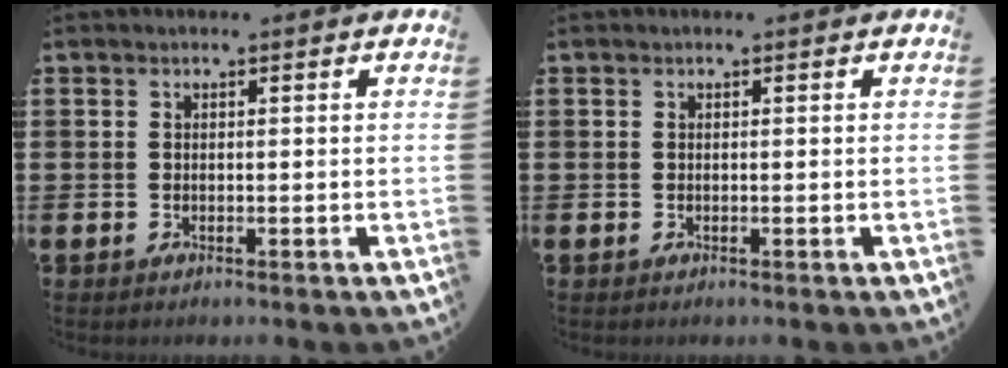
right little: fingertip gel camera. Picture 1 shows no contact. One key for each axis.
{"total": 0.0}